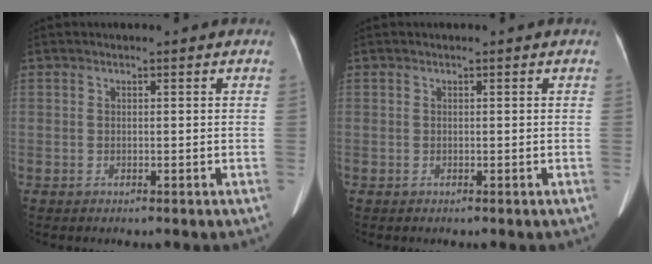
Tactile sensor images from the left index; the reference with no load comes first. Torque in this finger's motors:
{"motor_torque": [-0.03, 0.03, 0.00, 0.00]}